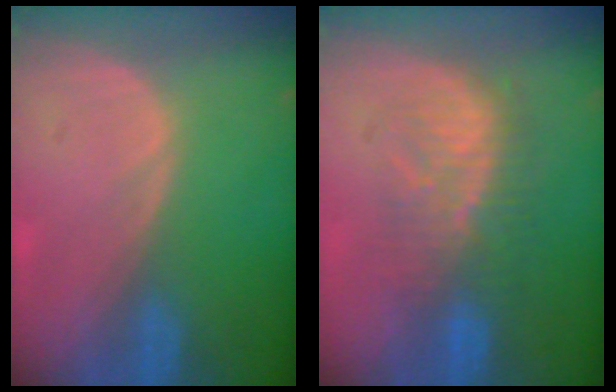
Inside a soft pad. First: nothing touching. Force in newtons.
{"total": 8.0, "press": 7.8, "slide": 1.5}